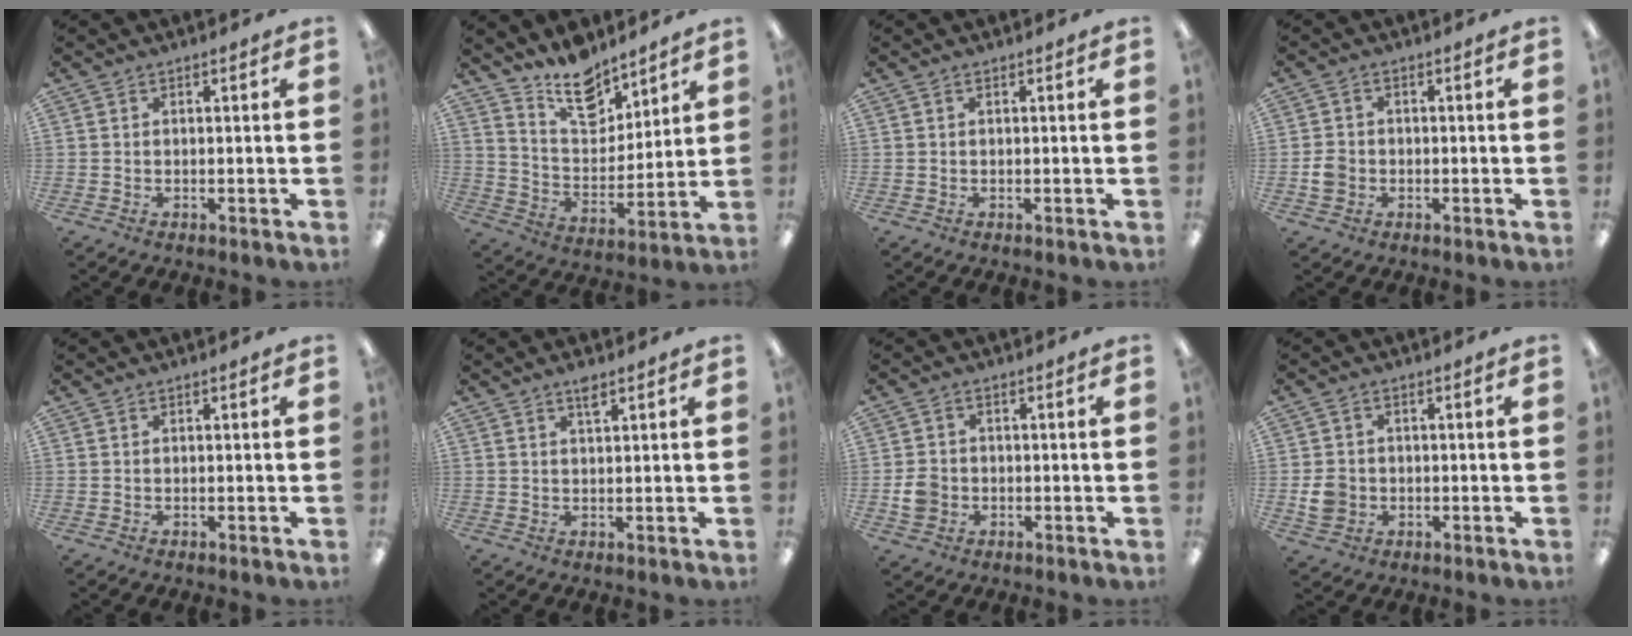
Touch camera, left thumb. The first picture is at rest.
{"total": 14.1, "force": [11.4, 6.5, 5.3], "torque": [-0.079, -0.078, 0.208]}
{"total": 0.0}
{"total": 3.2, "force": [-0.8, 2.7, 1.5], "torque": [-0.025, 0.006, -0.015]}
{"total": 0.0}
{"total": 2.4, "force": [1.8, 0.6, 1.5], "torque": [-0.019, -0.003, 0.028]}
{"total": 4.2, "force": [-0.9, 3.7, 1.9], "torque": [-0.023, 0.005, -0.015]}
{"total": 4.5, "force": [-0.6, 4.0, 2.1], "torque": [-0.026, 0.000, -0.012]}